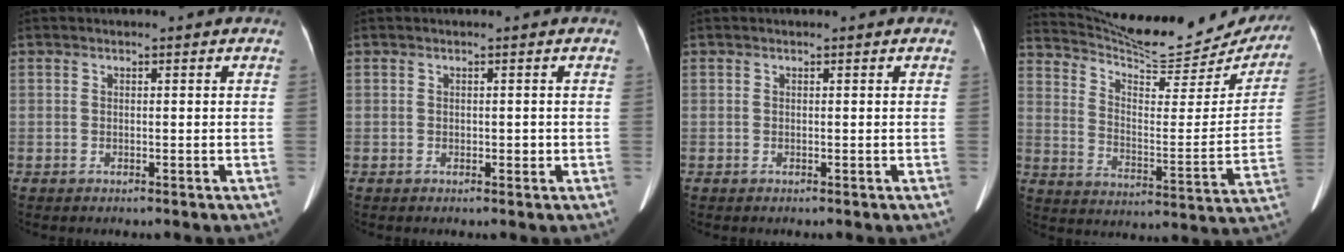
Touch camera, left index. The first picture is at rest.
{"total": 0.7, "force": [-0.1, 0.5, 0.4], "torque": [-0.005, 0.001, -0.003]}
{"total": 0.0}
{"total": 24.0, "force": [22.7, 4.1, 6.9], "torque": [-0.108, -0.058, 0.303]}